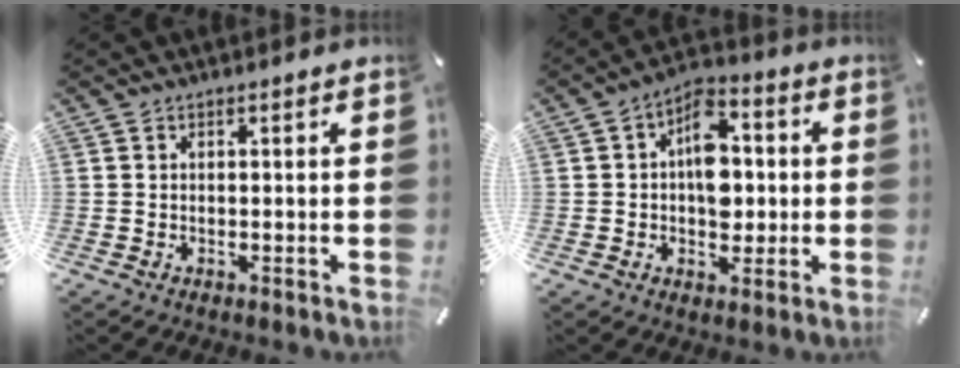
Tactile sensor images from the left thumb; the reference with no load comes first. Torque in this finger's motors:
{"motor_torque": [1.80, 1.75, 1.26, 0.06, 0.06]}